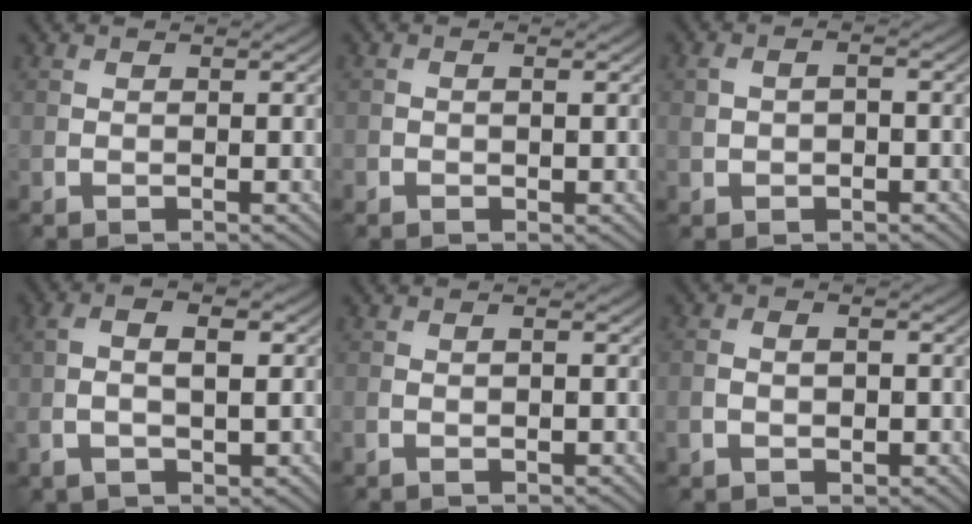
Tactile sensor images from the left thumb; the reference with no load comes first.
{"total": 1.1, "force": [-0.3, 0.6, 0.9], "torque": [-0.013, 0.001, -0.004]}
{"total": 2.8, "force": [-0.4, 2.0, 1.9], "torque": [-0.047, -0.002, -0.005]}
{"total": 5.8, "force": [-0.7, 2.7, 5.1], "torque": [-0.101, 0.004, -0.014]}
{"total": 1.5, "force": [-0.6, 0.6, 1.3], "torque": [-0.025, 0.001, -0.013]}
{"total": 3.3, "force": [-1.1, 2.2, 2.2], "torque": [-0.039, 0.000, -0.019]}